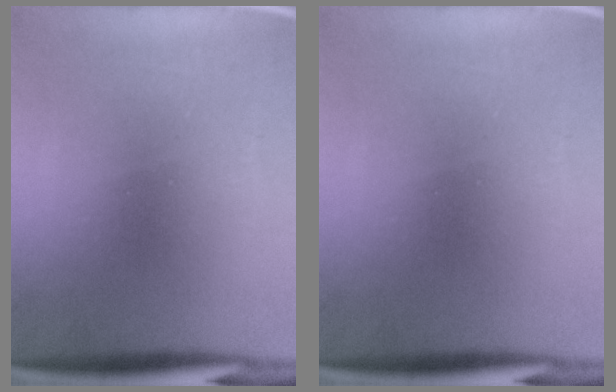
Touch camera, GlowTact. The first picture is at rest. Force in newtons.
{"total": 0.0}